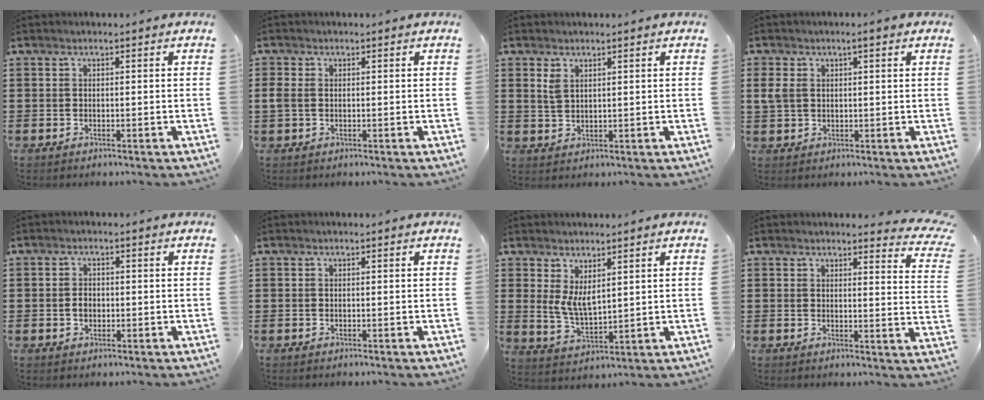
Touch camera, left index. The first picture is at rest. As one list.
[{"total": 1.7, "force": [-0.1, 1.2, 1.2], "torque": [-0.042, 0.000, -0.008]}, {"total": 2.1, "force": [1.2, 1.1, 1.4], "torque": [-0.032, 0.004, 0.021]}, {"total": 3.2, "force": [1.1, 1.6, 2.6], "torque": [-0.064, 0.005, 0.016]}, {"total": 1.9, "force": [-0.2, 1.4, 1.3], "torque": [-0.028, 0.006, -0.007]}, {"total": 0.0}, {"total": 5.3, "force": [2.4, 2.3, 4.1], "torque": [-0.091, -0.005, 0.042]}, {"total": 3.1, "force": [3.0, 0.0, 0.7], "torque": [-0.013, -0.020, 0.051]}]